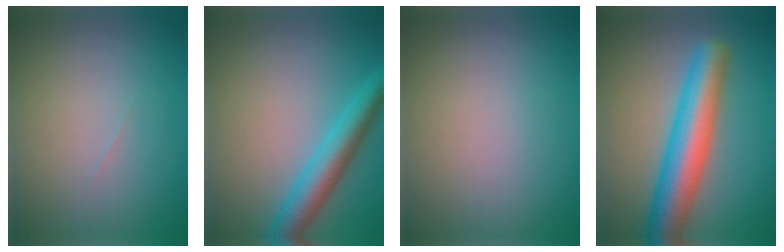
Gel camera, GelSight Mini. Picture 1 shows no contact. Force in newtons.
{"total": 4.9, "press": 4.9, "slide": 0.2}
{"total": 0.0}
{"total": 7.8, "press": 7.8, "slide": 0.2}